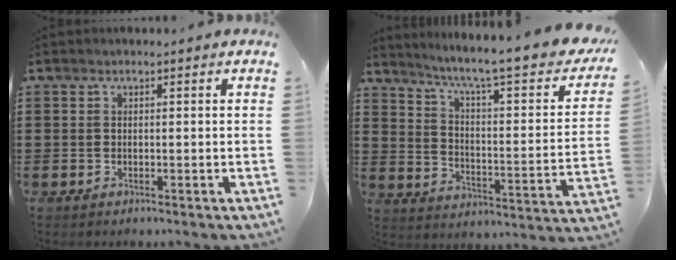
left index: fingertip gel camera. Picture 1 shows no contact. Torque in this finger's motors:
{"motor_torque": [2.14, 0.00, 0.72, 0.17]}